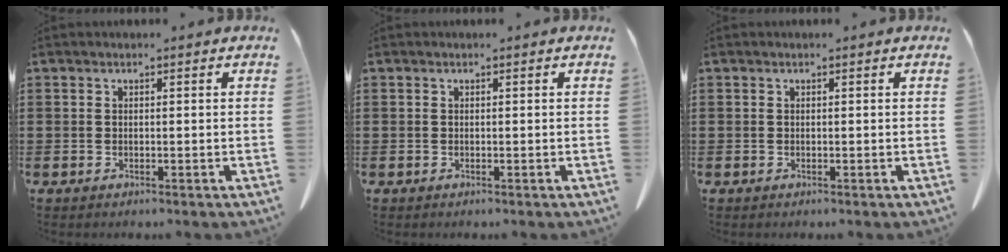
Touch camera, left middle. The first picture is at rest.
{"total": 0.0}
{"total": 0.0}